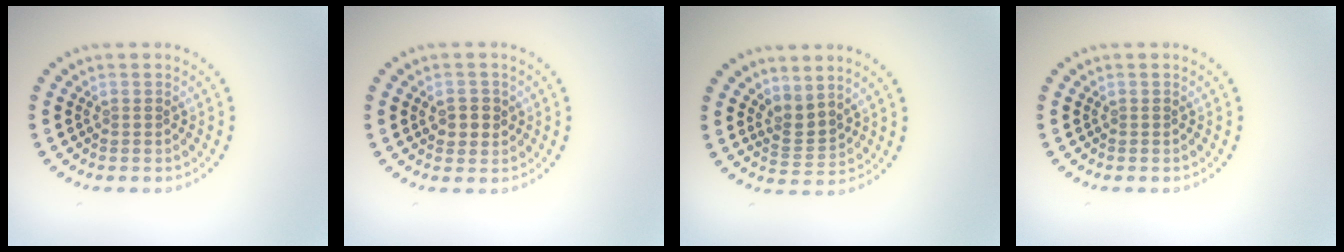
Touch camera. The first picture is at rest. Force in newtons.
{"total": 2.0, "press": 1.9, "slide": 0.5}
{"total": 2.3, "press": 1.5, "slide": 1.7}
{"total": 0.0}